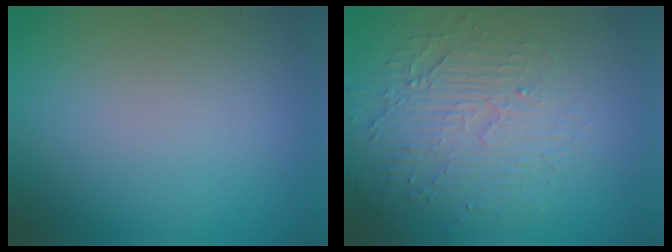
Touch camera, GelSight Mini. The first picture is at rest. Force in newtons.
{"total": 4.1, "press": 3.3, "slide": 2.4}